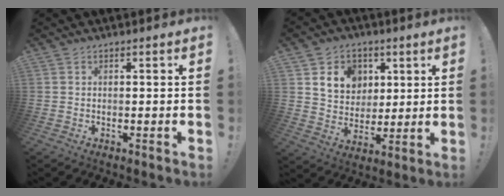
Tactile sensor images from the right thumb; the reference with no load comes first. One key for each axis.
{"total": 12.1, "fx": 5.3, "fy": 10.0, "fz": 4.4, "tx": -0.062, "ty": -0.024, "tz": 0.107}